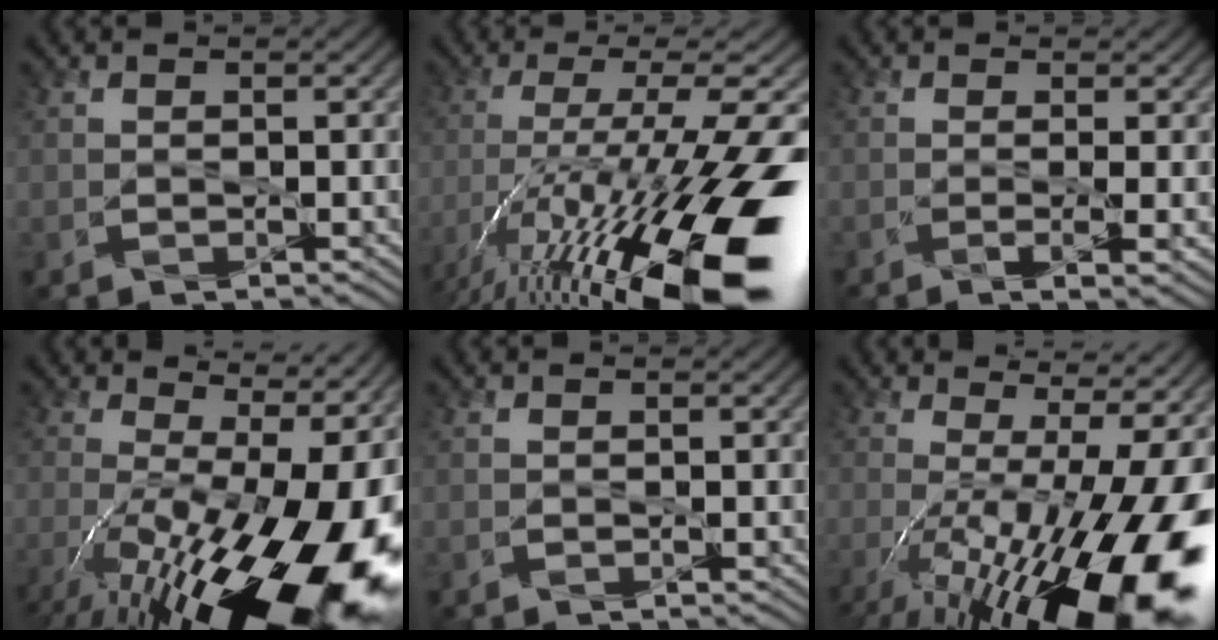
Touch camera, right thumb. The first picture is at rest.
{"total": 20.2, "force": [-9.2, 5.8, 17.0], "torque": [-0.298, -0.006, -0.165]}
{"total": 3.7, "force": [-0.6, 0.8, 3.6], "torque": [-0.068, -0.008, -0.011]}
{"total": 20.2, "force": [-5.0, 8.4, 17.7], "torque": [-0.272, -0.036, -0.066]}
{"total": 0.0}
{"total": 20.1, "force": [-5.7, 7.1, 17.9], "torque": [-0.268, -0.037, -0.078]}